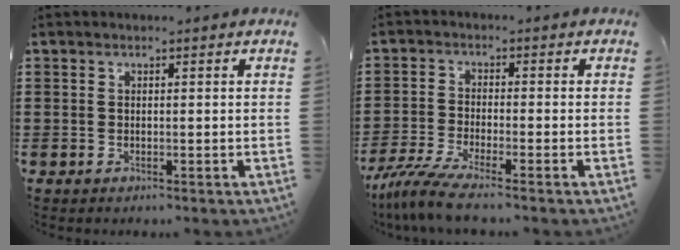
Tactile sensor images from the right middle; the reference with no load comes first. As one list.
[{"total": 5.3, "force": [-4.3, -0.1, 3.0], "torque": [-0.085, -0.025, -0.090]}]